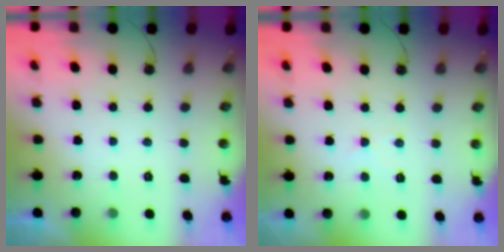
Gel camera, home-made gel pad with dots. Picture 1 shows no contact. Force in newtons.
{"total": 6.5, "press": 6.5, "slide": 1.0}